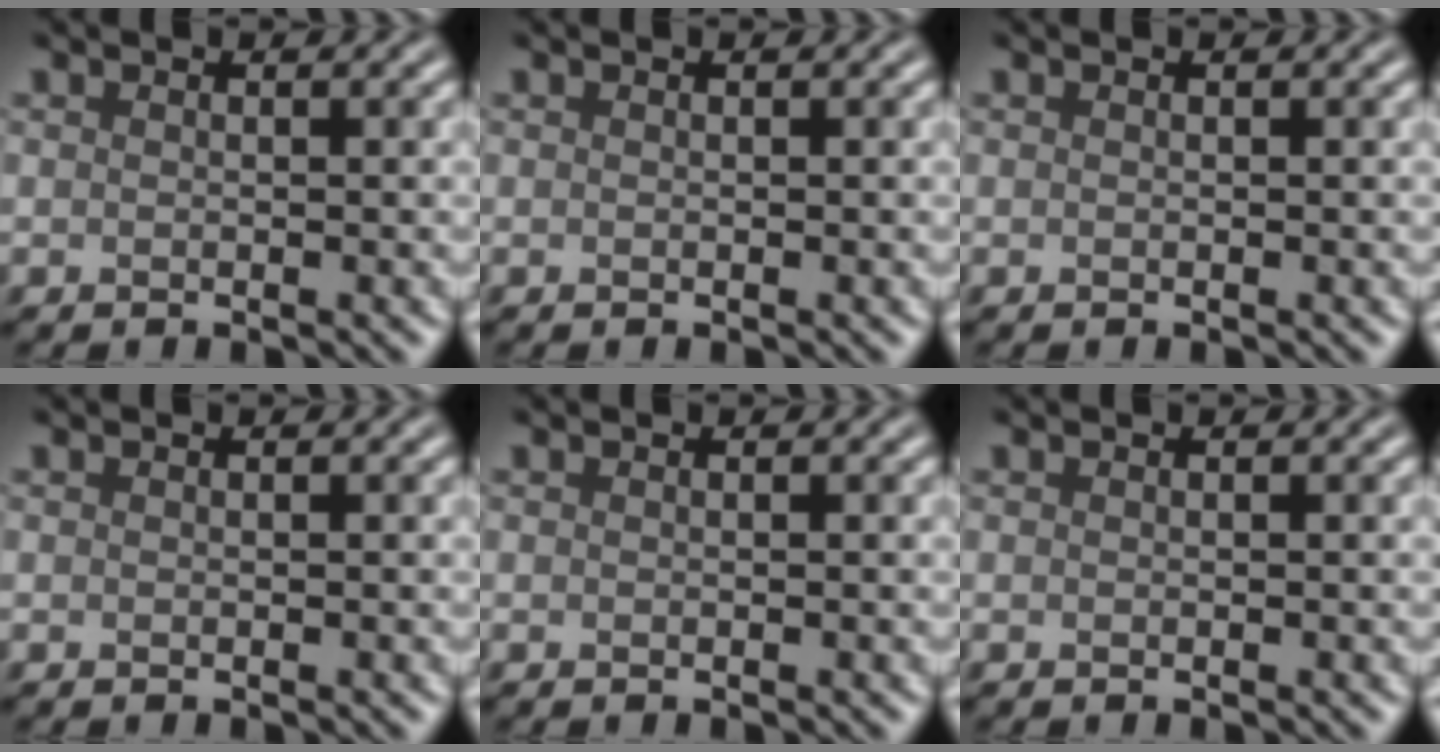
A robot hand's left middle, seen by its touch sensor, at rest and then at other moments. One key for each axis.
{"total": 0.0}
{"total": 0.0}
{"total": 0.0}
{"total": 0.0}
{"total": 0.0}